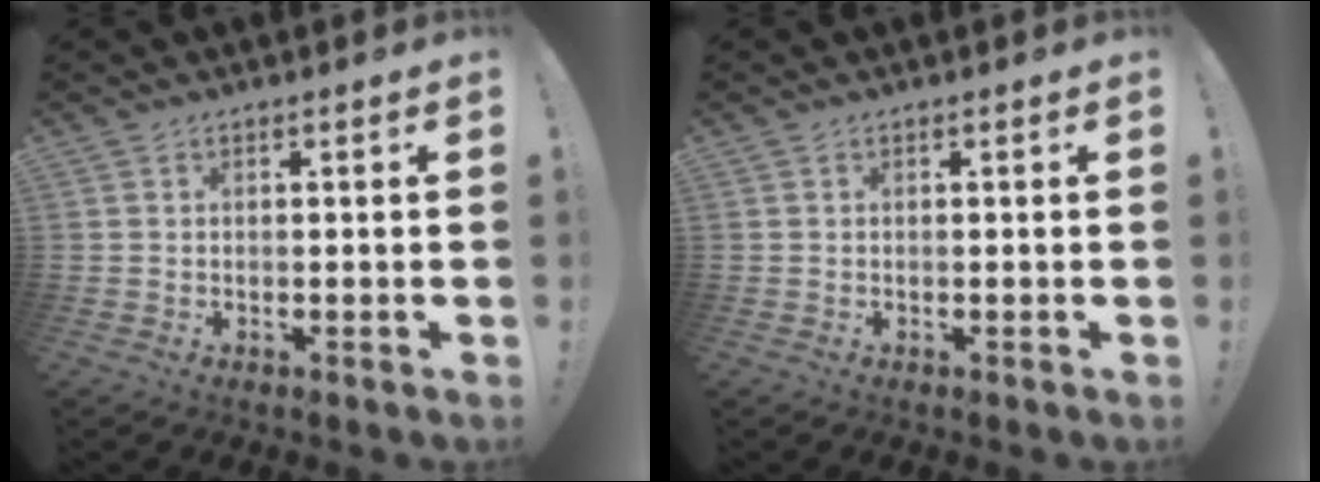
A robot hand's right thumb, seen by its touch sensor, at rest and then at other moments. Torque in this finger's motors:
{"motor_torque": [0.00, 0.00, 0.00, 0.00, 0.00]}